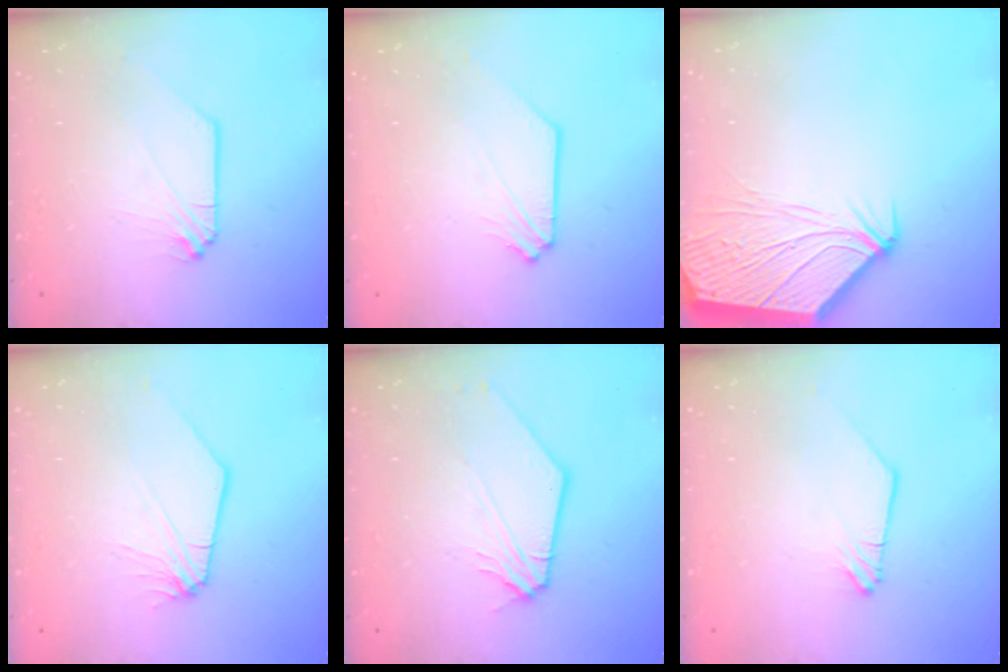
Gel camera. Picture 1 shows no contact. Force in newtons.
{"total": 1.3, "press": 1.3, "slide": 0.2}
{"total": 11.2, "press": 11.1, "slide": 1.6}
{"total": 0.0}
{"total": 7.9, "press": 7.8, "slide": 1.3}
{"total": 0.0}